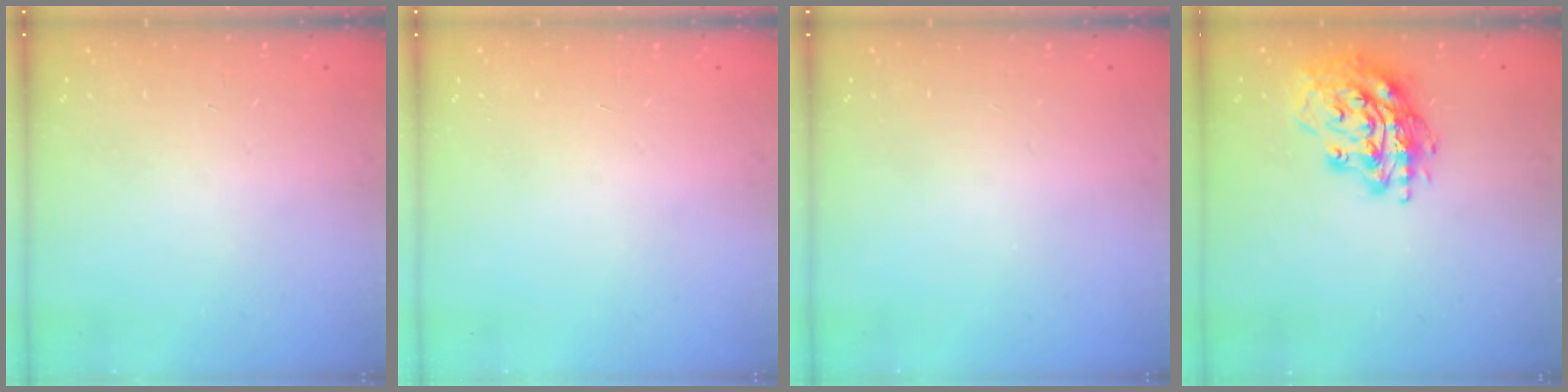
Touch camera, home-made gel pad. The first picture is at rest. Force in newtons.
{"total": 0.0}
{"total": 0.0}
{"total": 16.9, "press": 16.8, "slide": 1.5}